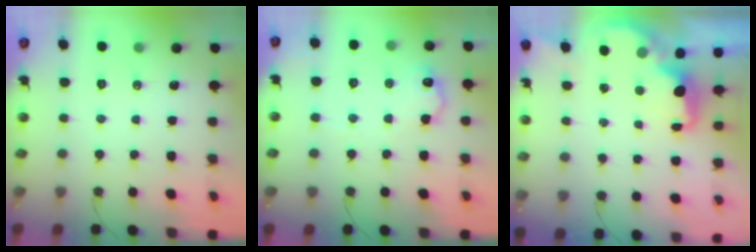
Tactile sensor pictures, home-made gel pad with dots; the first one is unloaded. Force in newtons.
{"total": 10.3, "press": 10.3, "slide": 0.4}
{"total": 2.2, "press": 2.0, "slide": 0.8}